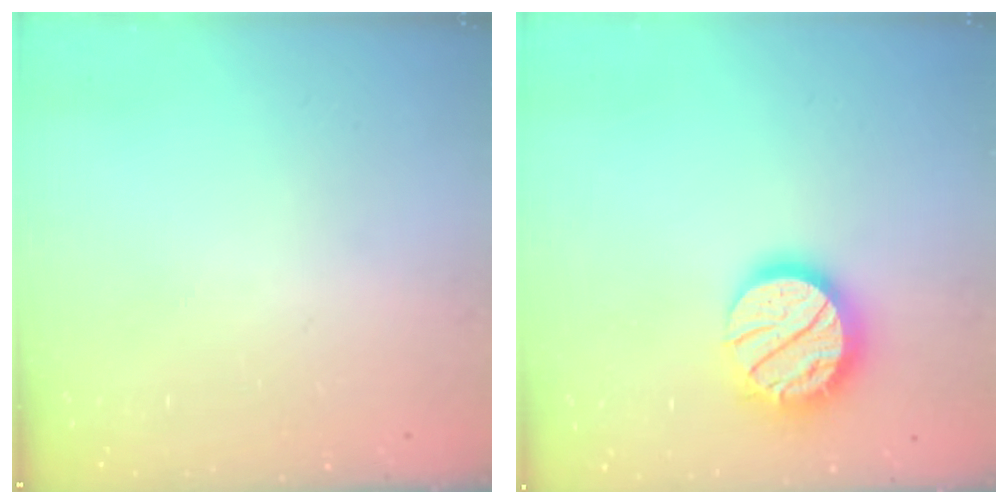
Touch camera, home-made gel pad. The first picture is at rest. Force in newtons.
{"total": 18.0, "press": 17.9, "slide": 1.4}